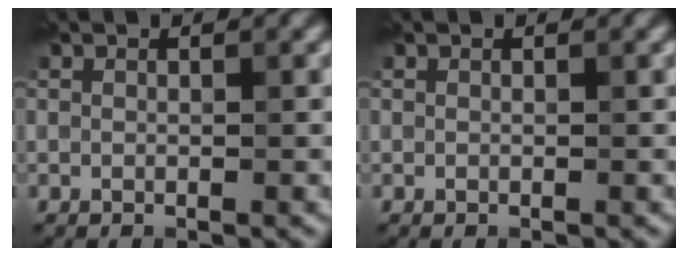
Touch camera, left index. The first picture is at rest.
{"total": 0.0}